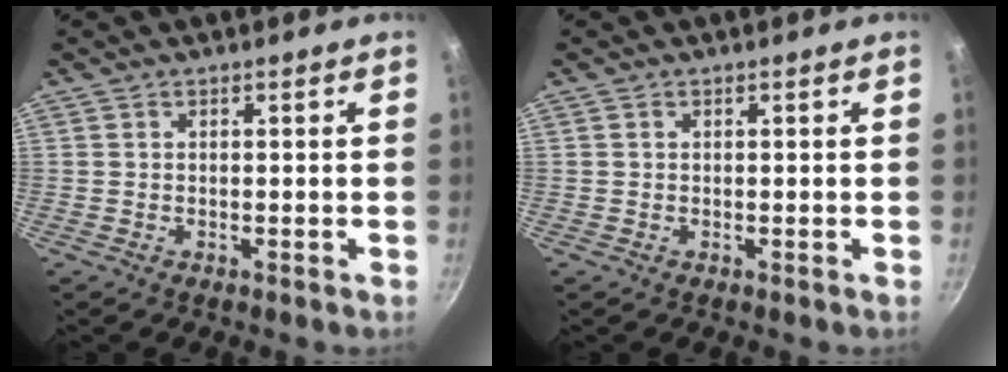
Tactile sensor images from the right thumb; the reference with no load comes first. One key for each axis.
{"total": 0.0}